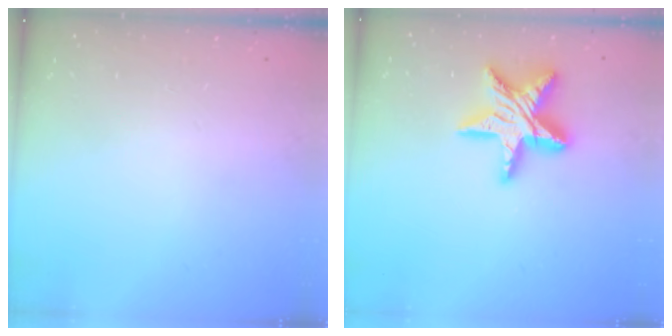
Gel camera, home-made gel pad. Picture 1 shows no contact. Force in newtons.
{"total": 18.8, "press": 18.7, "slide": 1.9}